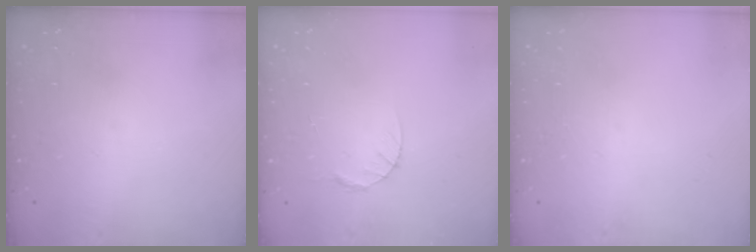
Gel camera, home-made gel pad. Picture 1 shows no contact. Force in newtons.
{"total": 3.4, "press": 3.4, "slide": 0.4}
{"total": 0.0}